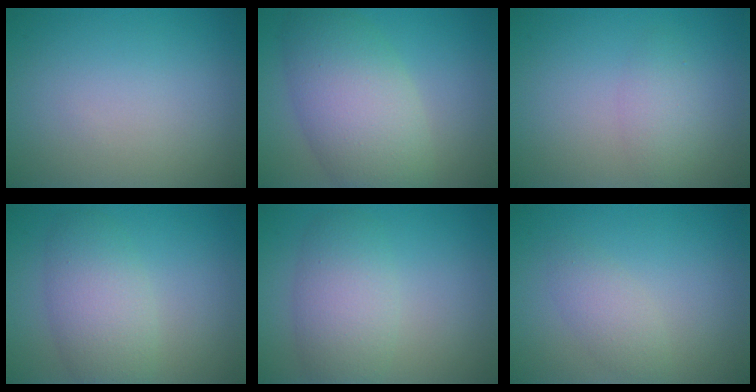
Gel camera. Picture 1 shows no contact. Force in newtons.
{"total": 8.0, "press": 8.0, "slide": 0.3}
{"total": 1.8, "press": 1.8, "slide": 0.2}
{"total": 4.6, "press": 4.6, "slide": 0.1}
{"total": 4.5, "press": 4.5, "slide": 0.2}
{"total": 1.9, "press": 1.9, "slide": 0.1}